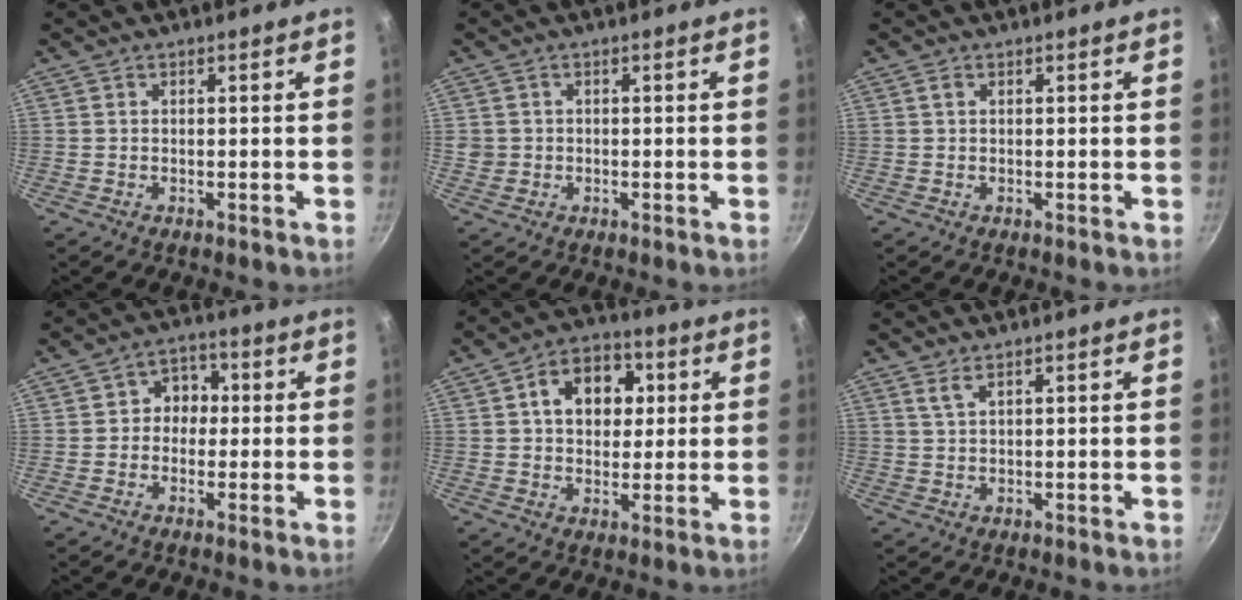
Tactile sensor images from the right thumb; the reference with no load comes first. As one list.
[{"total": 2.0, "force": [-0.1, 1.9, 0.6], "torque": [-0.006, 0.008, 0.000]}, {"total": 0.8, "force": [0.3, 0.6, 0.4], "torque": [-0.006, 0.001, 0.005]}, {"total": 5.3, "force": [-0.1, 4.7, 2.5], "torque": [0.004, 0.013, -0.014]}, {"total": 11.2, "force": [2.8, 8.4, 7.0], "torque": [-0.069, 0.007, 0.032]}, {"total": 1.8, "force": [1.2, 0.4, 1.3], "torque": [-0.028, -0.005, 0.028]}]